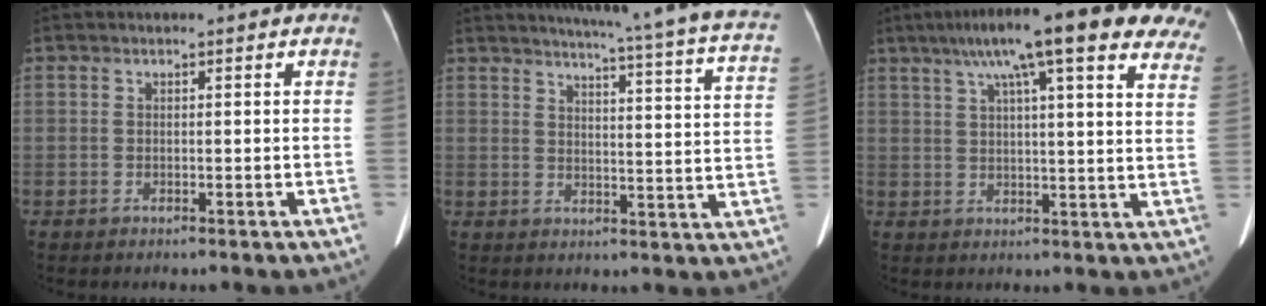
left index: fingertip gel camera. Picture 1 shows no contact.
{"total": 22.3, "force": [19.4, -0.5, 11.1], "torque": [-0.150, -0.064, 0.218]}
{"total": 23.3, "force": [16.2, 3.5, 16.4], "torque": [-0.238, 0.052, 0.198]}